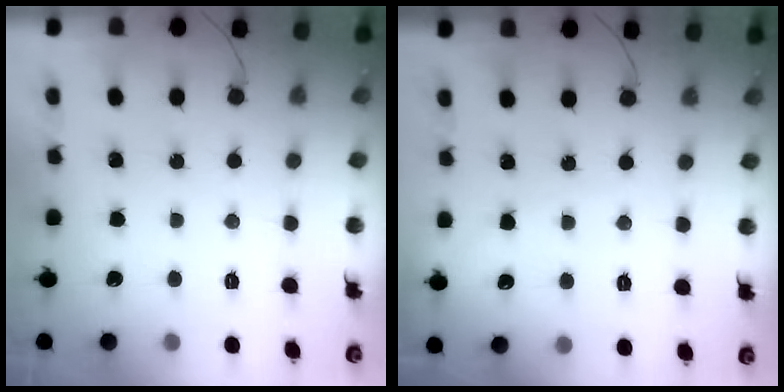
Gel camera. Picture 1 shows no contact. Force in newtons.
{"total": 3.4, "press": 3.4, "slide": 0.4}